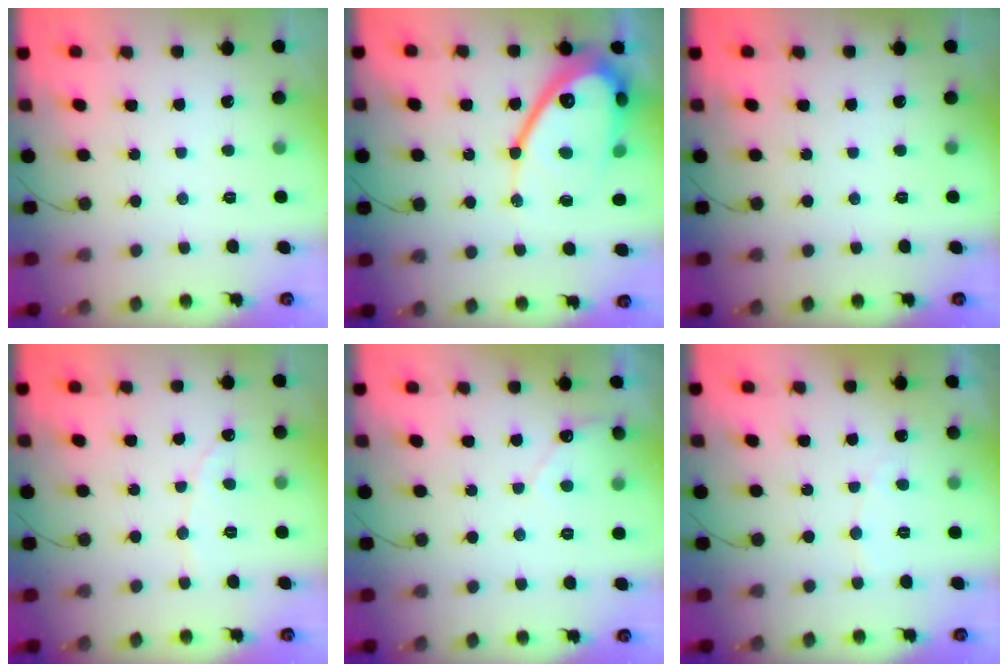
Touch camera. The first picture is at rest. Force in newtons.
{"total": 19.5, "press": 19.5, "slide": 1.7}
{"total": 0.0}
{"total": 1.7, "press": 1.7, "slide": 0.1}
{"total": 5.3, "press": 5.3, "slide": 0.4}
{"total": 3.2, "press": 3.2, "slide": 0.2}